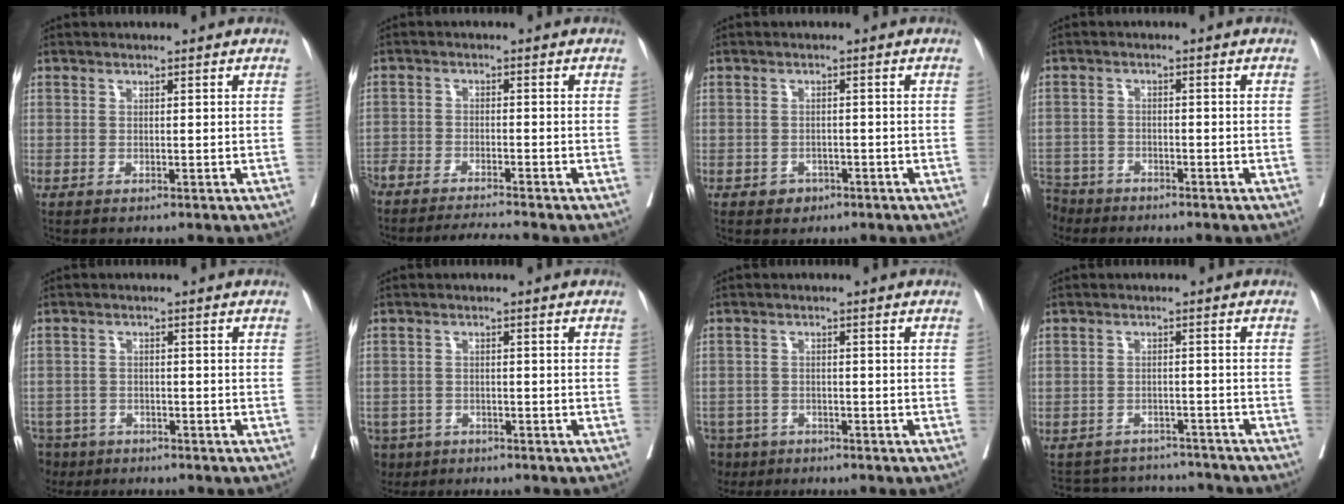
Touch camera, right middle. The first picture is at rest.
{"total": 6.9, "force": [-6.5, -0.5, 2.1], "torque": [-0.030, -0.003, -0.112]}
{"total": 2.1, "force": [-1.2, 1.7, 0.5], "torque": [-0.004, 0.006, -0.014]}
{"total": 6.2, "force": [-5.4, 2.8, 0.4], "torque": [-0.012, -0.008, -0.102]}
{"total": 8.1, "force": [-6.1, 5.1, 1.6], "torque": [-0.048, -0.008, -0.101]}
{"total": 6.7, "force": [-4.7, 4.6, 1.1], "torque": [-0.030, -0.003, -0.079]}
{"total": 7.7, "force": [-5.6, 5.0, 1.3], "torque": [-0.041, -0.007, -0.092]}
{"total": 10.5, "force": [-9.8, 3.7, 0.8], "torque": [-0.010, 0.019, -0.127]}